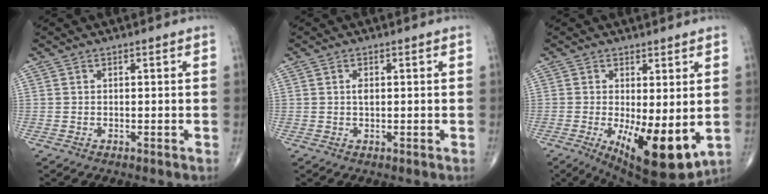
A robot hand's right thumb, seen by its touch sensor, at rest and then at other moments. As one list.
[{"total": 1.4, "force": [0.3, 0.7, 1.2], "torque": [-0.020, 0.000, 0.005]}, {"total": 12.9, "force": [-2.3, 4.7, 11.8], "torque": [-0.174, -0.029, -0.019]}]